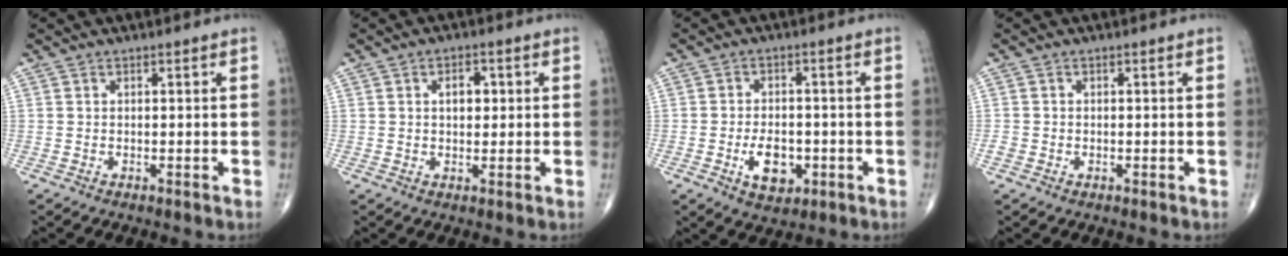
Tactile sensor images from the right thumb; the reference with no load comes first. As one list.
[{"total": 3.7, "force": [0.8, 2.3, 2.9], "torque": [-0.033, 0.001, 0.011]}, {"total": 6.9, "force": [-2.1, 4.2, 5.0], "torque": [-0.064, 0.003, -0.031]}, {"total": 1.0, "force": [-0.3, 0.8, 0.4], "torque": [-0.006, 0.002, -0.009]}]